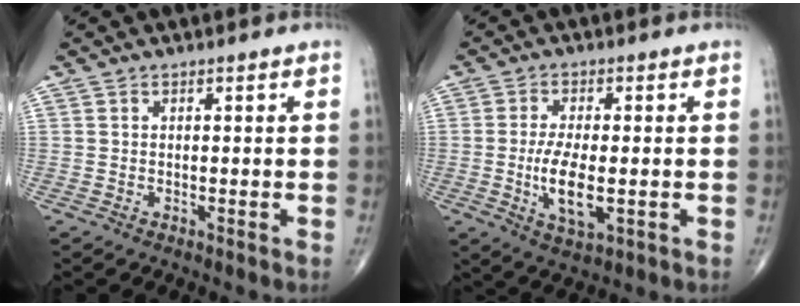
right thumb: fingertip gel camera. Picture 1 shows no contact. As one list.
[{"total": 8.0, "force": [-1.3, 3.0, 7.3], "torque": [-0.140, -0.012, -0.020]}]